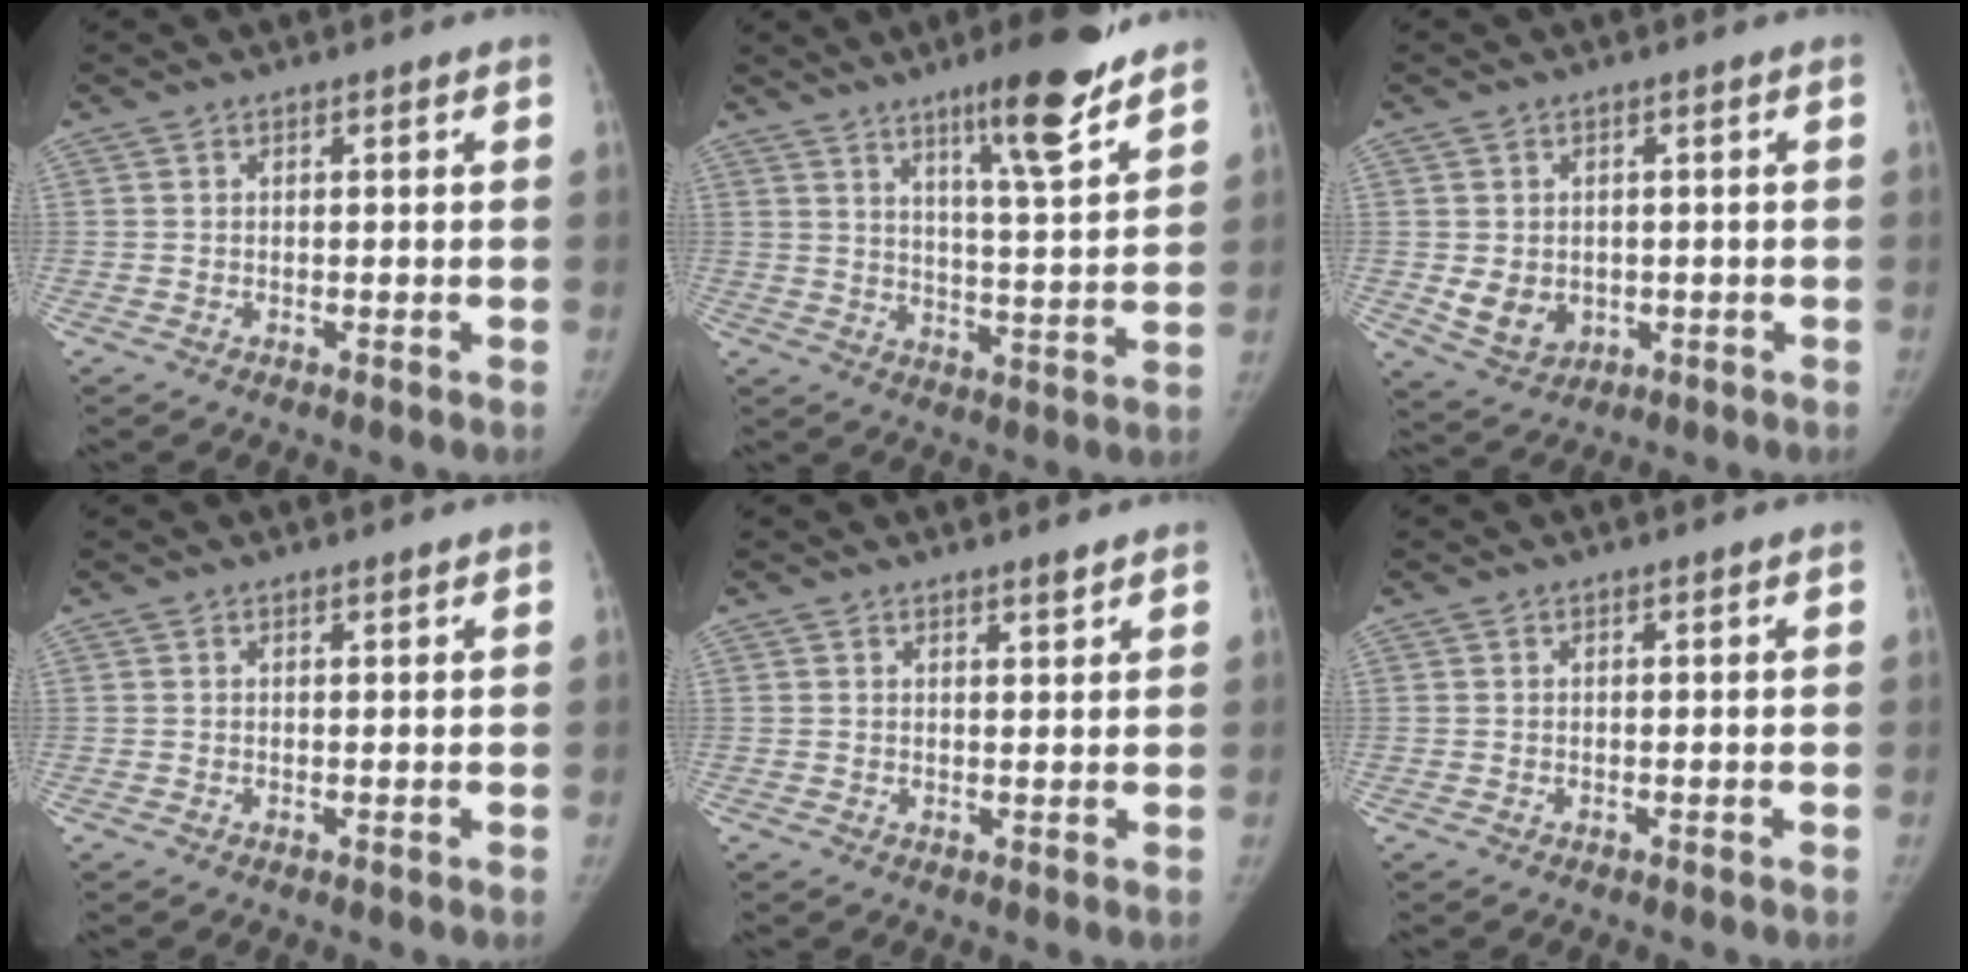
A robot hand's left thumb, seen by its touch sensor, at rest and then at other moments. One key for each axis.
{"total": 15.3, "fx": 10.3, "fy": 1.8, "fz": 11.2, "tx": -0.156, "ty": -0.064, "tz": 0.160}
{"total": 6.1, "fx": -0.5, "fy": 5.1, "fz": 3.4, "tx": -0.043, "ty": -0.004, "tz": 0.011}
{"total": 0.6, "fx": 0.5, "fy": 0.2, "fz": 0.3, "tx": -0.007, "ty": -0.003, "tz": 0.008}
{"total": 1.8, "fx": 1.5, "fy": 0.4, "fz": 0.9, "tx": -0.009, "ty": -0.011, "tz": 0.024}
{"total": 0.0}